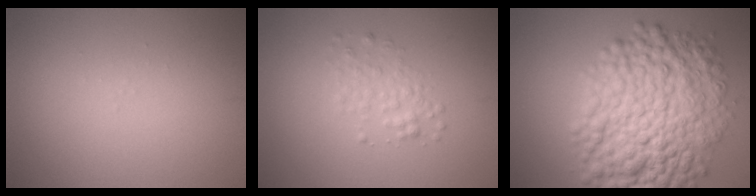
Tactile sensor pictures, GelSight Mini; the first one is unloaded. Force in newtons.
{"total": 1.8, "press": 1.8, "slide": 0.1}
{"total": 10.8, "press": 10.8, "slide": 0.1}